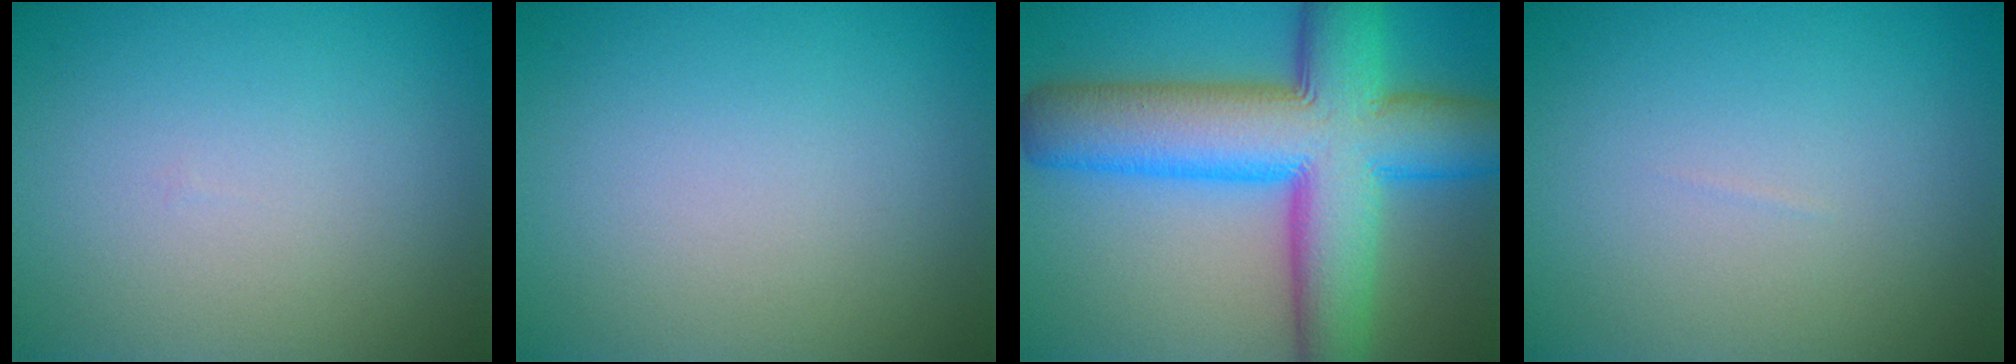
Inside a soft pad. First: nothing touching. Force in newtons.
{"total": 0.0}
{"total": 14.4, "press": 14.4, "slide": 0.3}
{"total": 0.0}